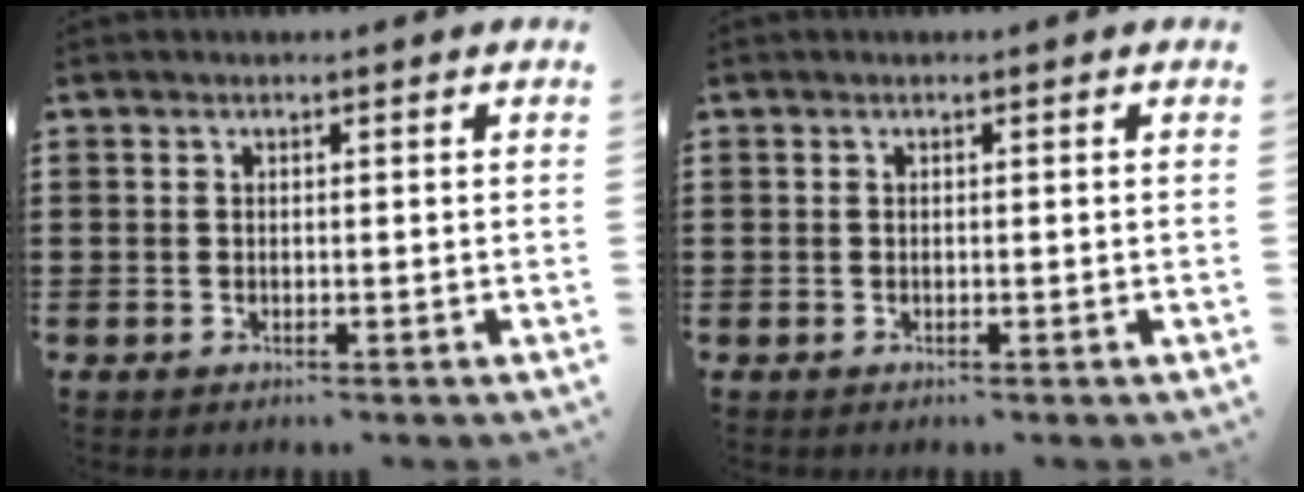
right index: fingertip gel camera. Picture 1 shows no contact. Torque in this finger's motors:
{"motor_torque": [0.01, 0.00, 0.00, 0.00]}